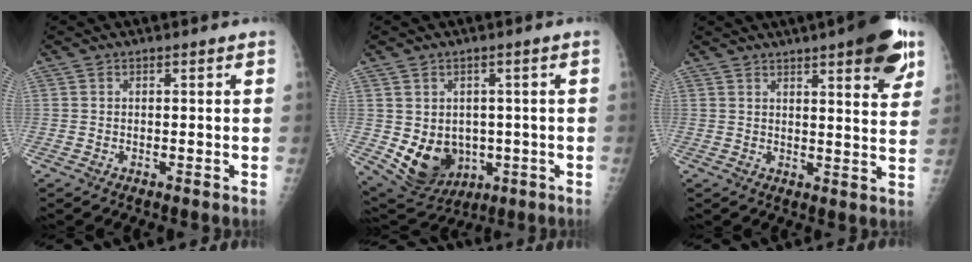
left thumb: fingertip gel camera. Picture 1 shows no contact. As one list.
[{"total": 11.3, "force": [-1.7, 9.1, 6.4], "torque": [-0.078, -0.001, 0.003]}, {"total": 13.5, "force": [7.7, 3.1, 10.6], "torque": [-0.113, -0.029, 0.095]}]